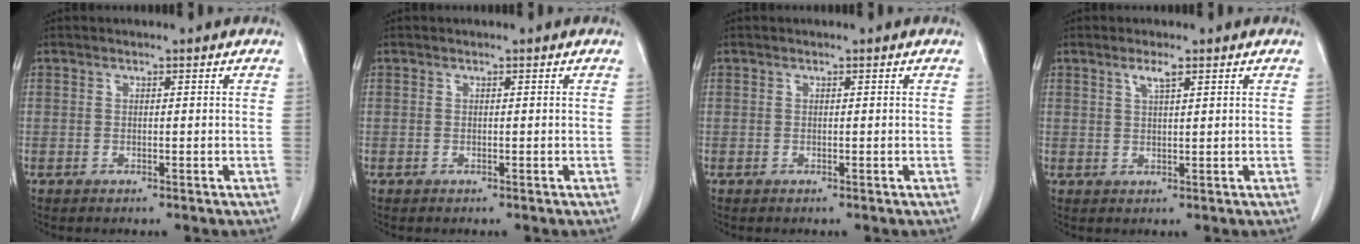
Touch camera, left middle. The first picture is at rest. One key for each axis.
{"total": 0.0}
{"total": 0.0}
{"total": 2.1, "fx": 1.3, "fy": 0.2, "fz": 1.7, "tx": -0.035, "ty": 0.001, "tz": 0.026}